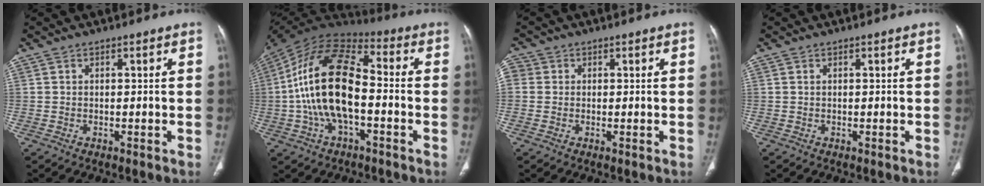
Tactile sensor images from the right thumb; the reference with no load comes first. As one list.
[{"total": 18.9, "force": [-2.3, 9.5, 16.2], "torque": [-0.308, 0.039, -0.045]}, {"total": 3.1, "force": [0.3, 2.9, 1.1], "torque": [-0.019, 0.009, 0.005]}, {"total": 0.0}]